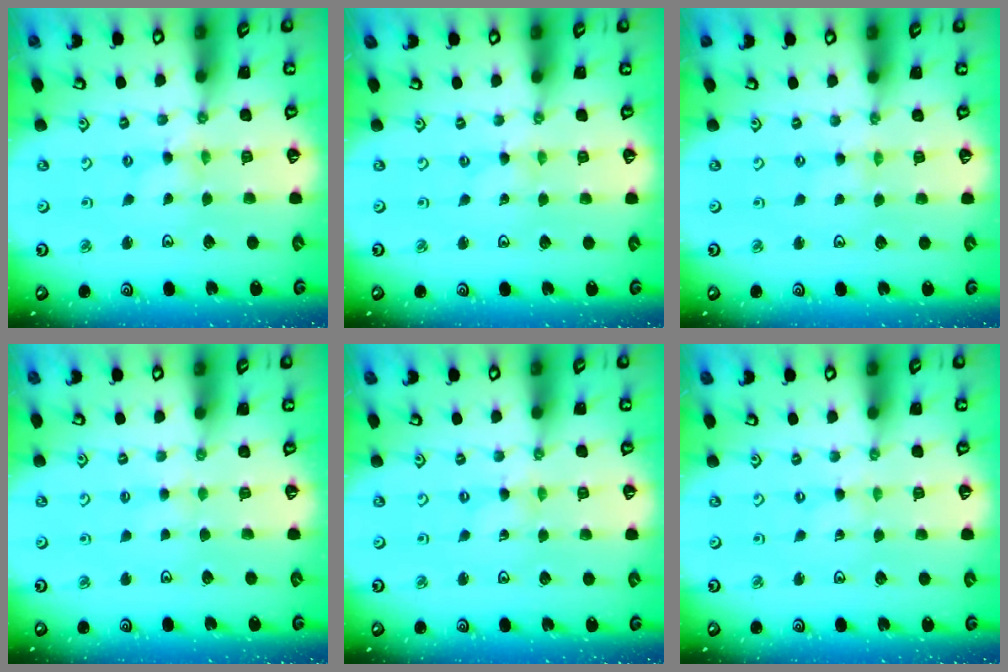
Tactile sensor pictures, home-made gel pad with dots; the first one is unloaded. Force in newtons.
{"total": 0.0}
{"total": 1.1, "press": 1.1, "slide": 0.2}
{"total": 2.2, "press": 2.2, "slide": 0.4}
{"total": 0.0}
{"total": 0.0}